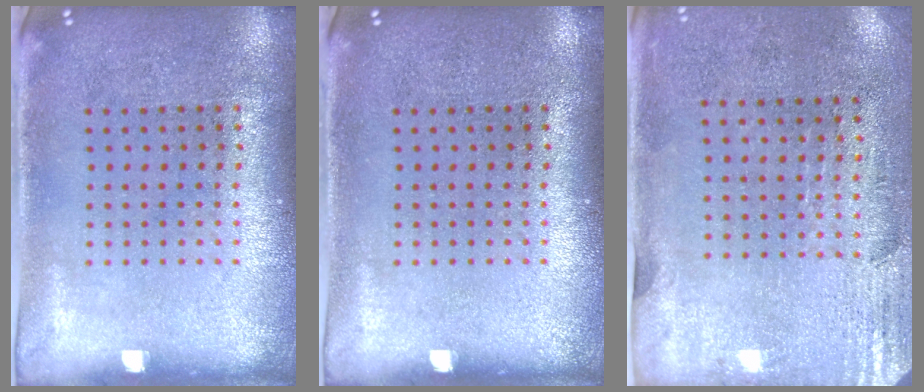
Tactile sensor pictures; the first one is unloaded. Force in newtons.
{"total": 0.0}
{"total": 2.9, "press": 2.4, "slide": 1.5}